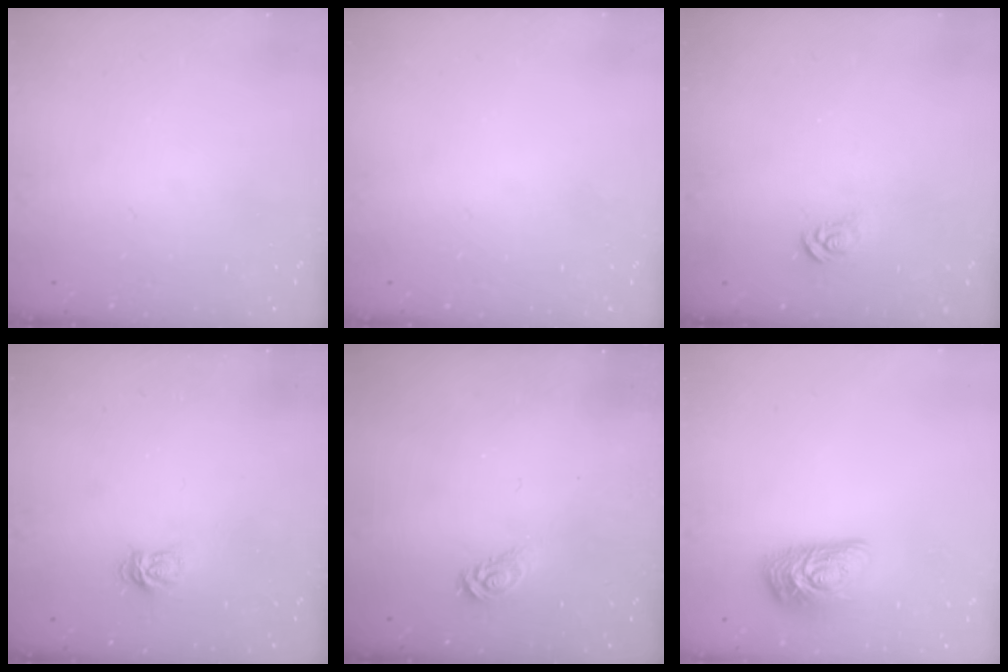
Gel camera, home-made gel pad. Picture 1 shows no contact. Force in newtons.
{"total": 0.0}
{"total": 4.3, "press": 4.3, "slide": 0.4}
{"total": 6.2, "press": 6.2, "slide": 0.4}
{"total": 3.6, "press": 3.5, "slide": 0.3}
{"total": 11.6, "press": 11.5, "slide": 1.0}